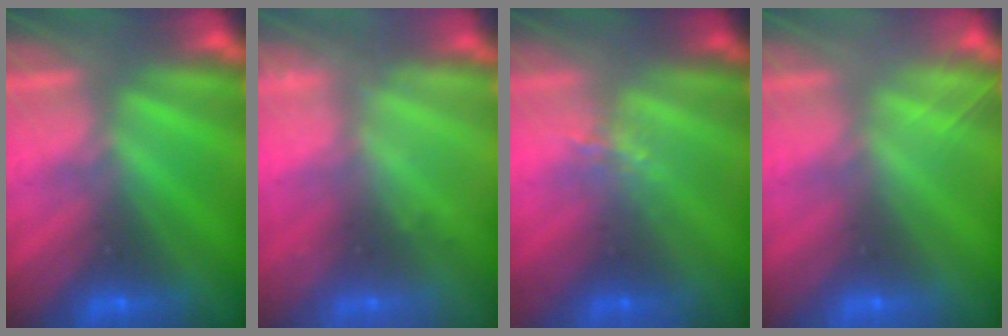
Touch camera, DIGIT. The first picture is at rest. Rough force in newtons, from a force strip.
{"total": 2.3}
{"total": 1.4}
{"total": 2.0}